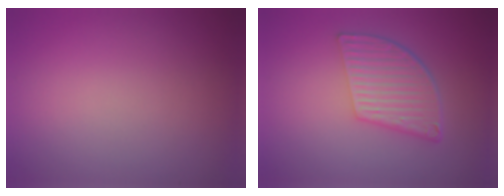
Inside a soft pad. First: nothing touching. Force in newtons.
{"total": 5.5, "press": 3.8, "slide": 4.1}